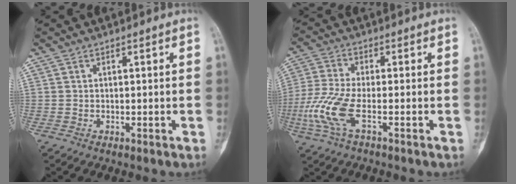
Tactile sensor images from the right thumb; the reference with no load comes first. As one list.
[{"total": 9.1, "force": [-3.2, 2.7, 8.1], "torque": [-0.212, 0.003, -0.070]}]